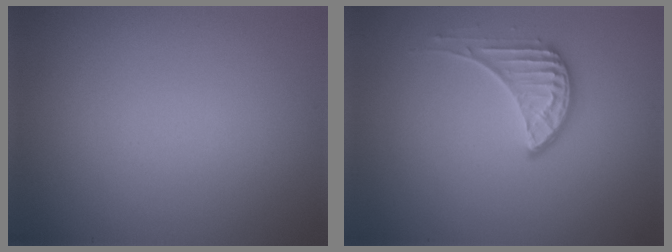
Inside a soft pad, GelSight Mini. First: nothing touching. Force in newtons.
{"total": 2.3, "press": 1.7, "slide": 1.5}